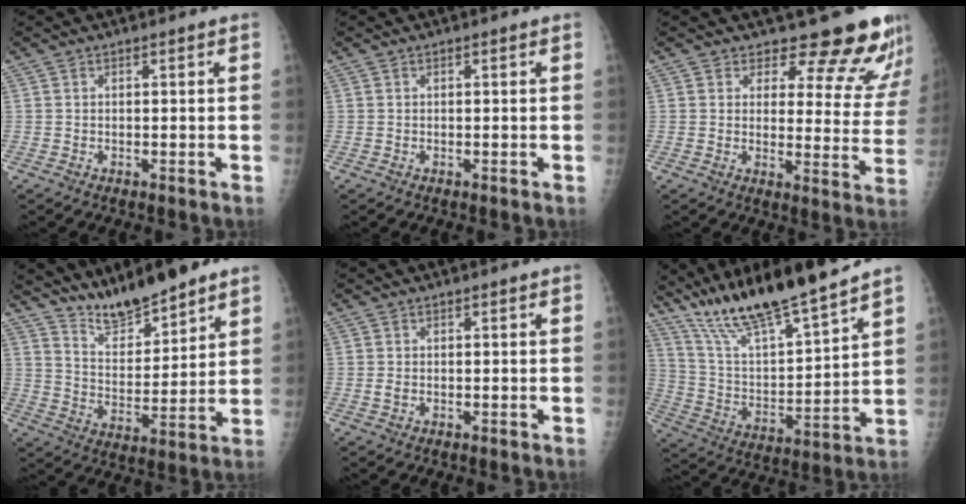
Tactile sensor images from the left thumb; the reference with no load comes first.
{"total": 0.0}
{"total": 14.7, "force": [13.5, 4.7, 3.6], "torque": [0.006, -0.122, 0.143]}
{"total": 11.7, "force": [9.9, 2.8, 5.4], "torque": [-0.072, -0.066, 0.181]}
{"total": 1.0, "force": [0.0, 0.6, 0.8], "torque": [-0.017, -0.001, 0.000]}
{"total": 19.0, "force": [15.8, 2.1, 10.4], "torque": [-0.161, -0.079, 0.290]}